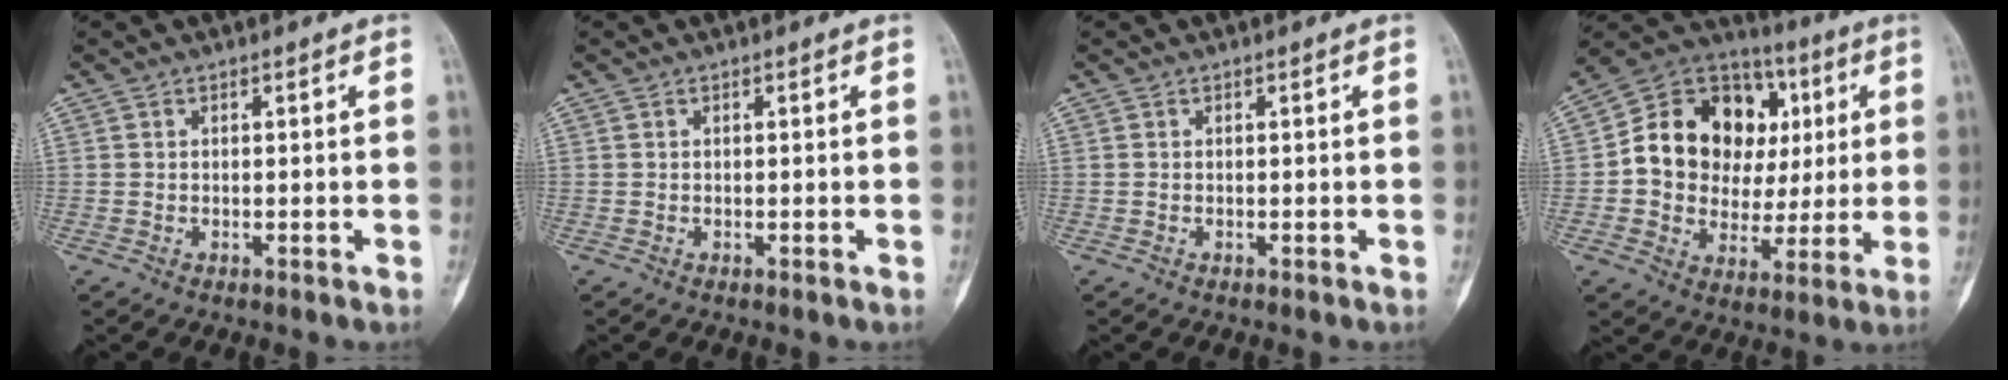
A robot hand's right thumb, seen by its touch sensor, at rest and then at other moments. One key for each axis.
{"total": 0.0}
{"total": 0.0}
{"total": 20.2, "fx": 3.2, "fy": 16.3, "fz": 11.4, "tx": -0.137, "ty": 0.037, "tz": 0.061}